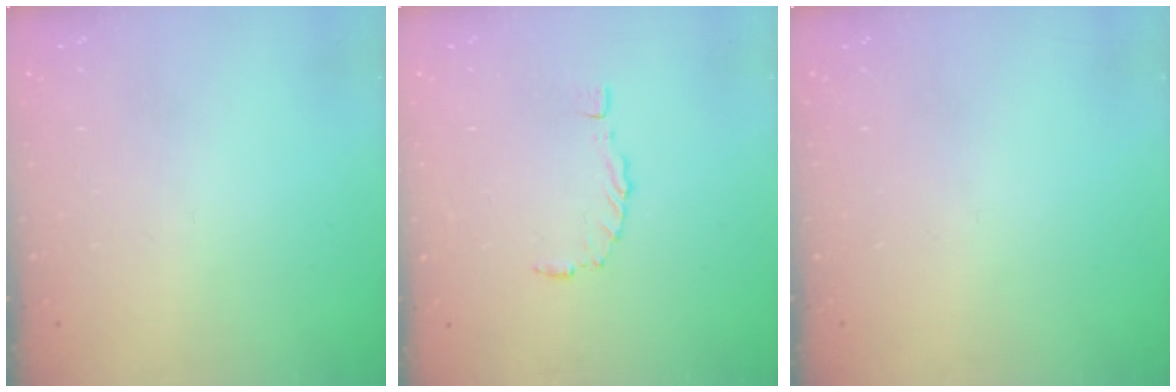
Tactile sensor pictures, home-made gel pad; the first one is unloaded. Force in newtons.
{"total": 1.9, "press": 1.9, "slide": 0.3}
{"total": 0.0}